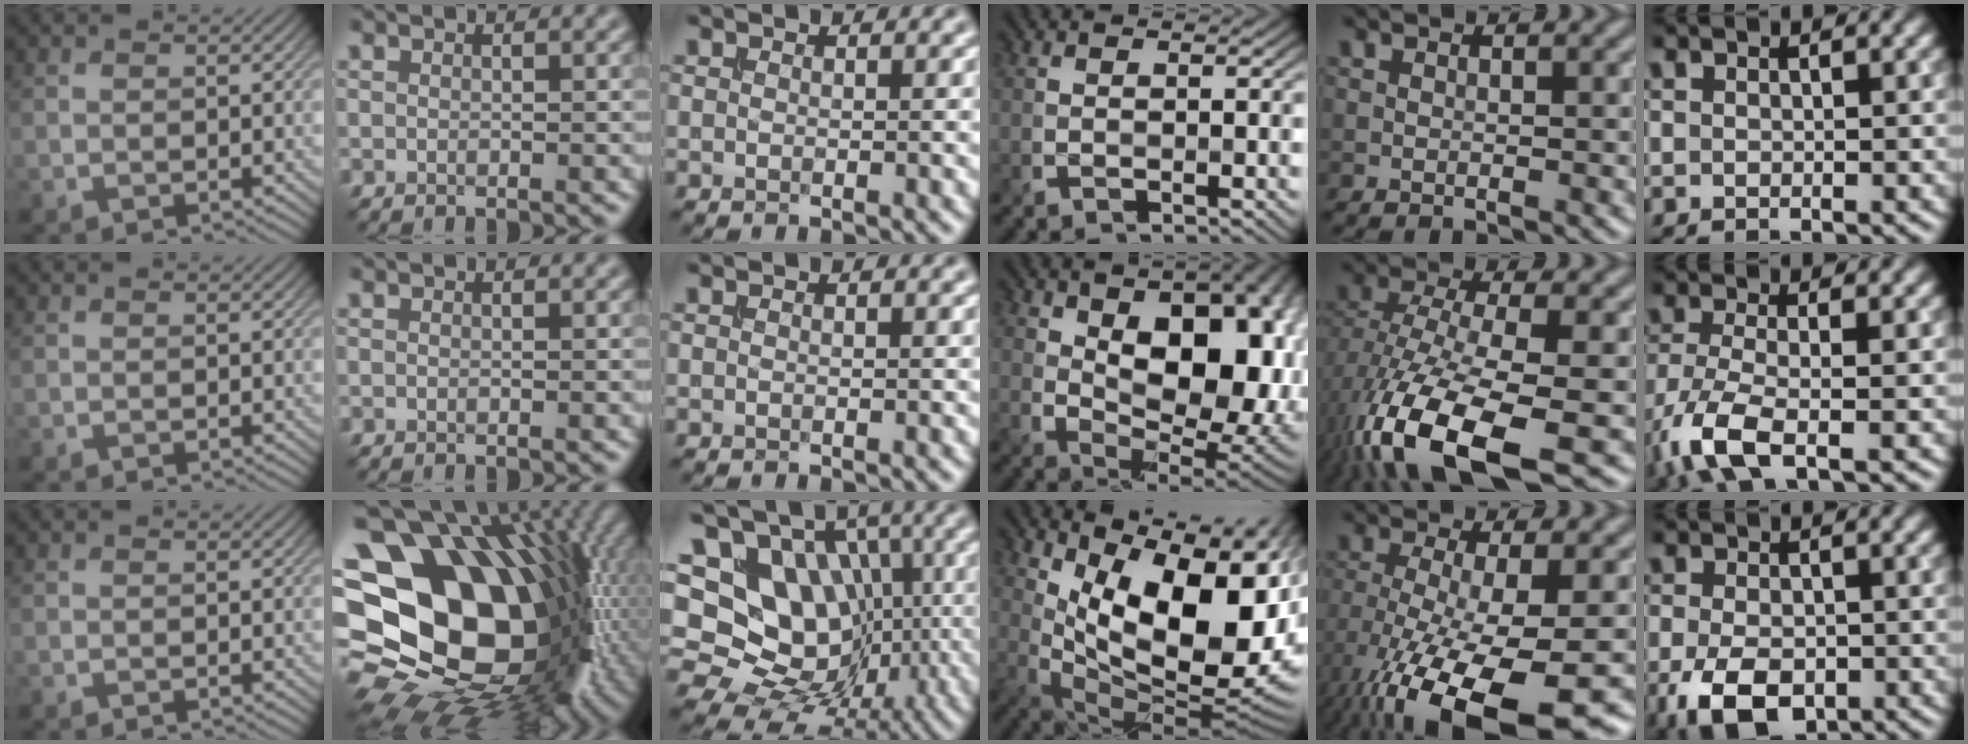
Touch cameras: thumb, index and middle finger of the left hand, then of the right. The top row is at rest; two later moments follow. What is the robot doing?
{"motion": "insert", "object": "drawer"}